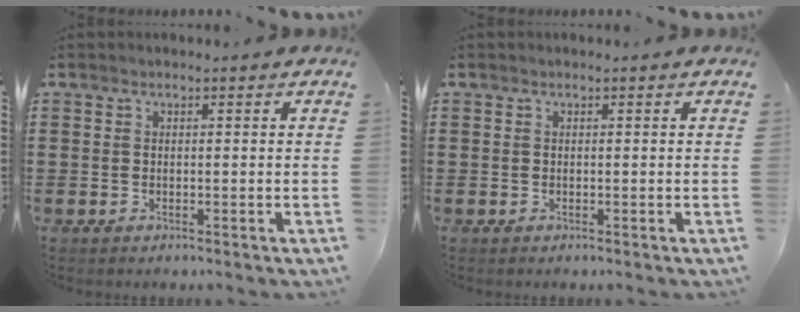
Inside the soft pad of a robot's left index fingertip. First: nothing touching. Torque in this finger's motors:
{"motor_torque": [0.00, 0.00, 0.00, -0.01]}